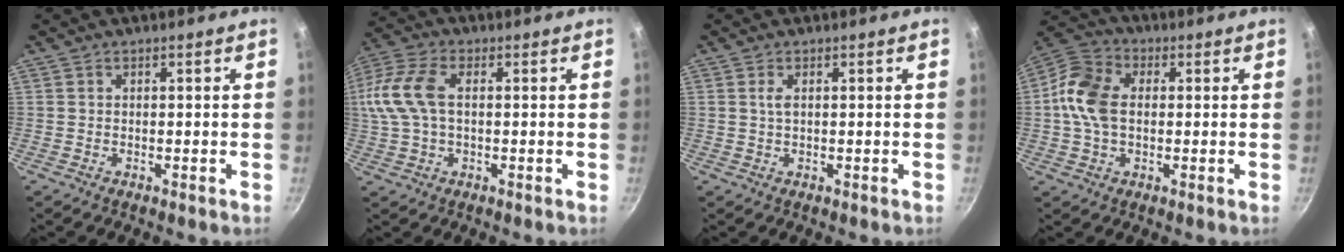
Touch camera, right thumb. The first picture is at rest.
{"total": 14.6, "force": [1.8, 8.9, 11.4], "torque": [-0.259, 0.025, 0.022]}
{"total": 1.4, "force": [0.4, 0.6, 1.2], "torque": [-0.024, 0.000, 0.007]}
{"total": 11.2, "force": [0.5, 7.8, 8.1], "torque": [-0.141, 0.021, -0.008]}